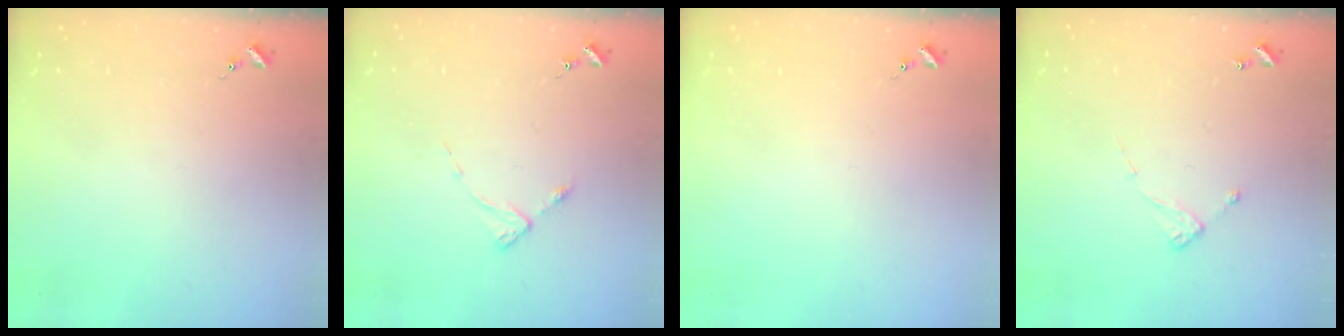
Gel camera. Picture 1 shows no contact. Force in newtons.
{"total": 2.7, "press": 2.7, "slide": 0.3}
{"total": 0.0}
{"total": 6.4, "press": 6.4, "slide": 0.4}